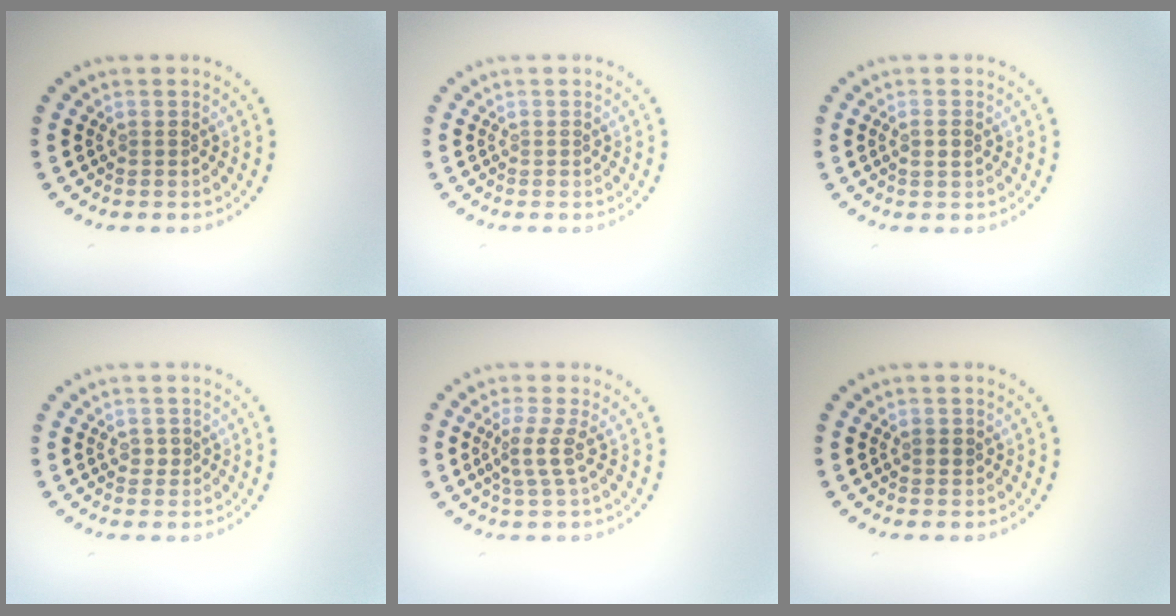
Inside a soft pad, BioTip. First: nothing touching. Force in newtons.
{"total": 0.0}
{"total": 1.1, "press": 1.1, "slide": 0.3}
{"total": 1.0, "press": 0.9, "slide": 0.3}
{"total": 2.2, "press": 1.5, "slide": 1.5}
{"total": 0.9, "press": 0.8, "slide": 0.3}